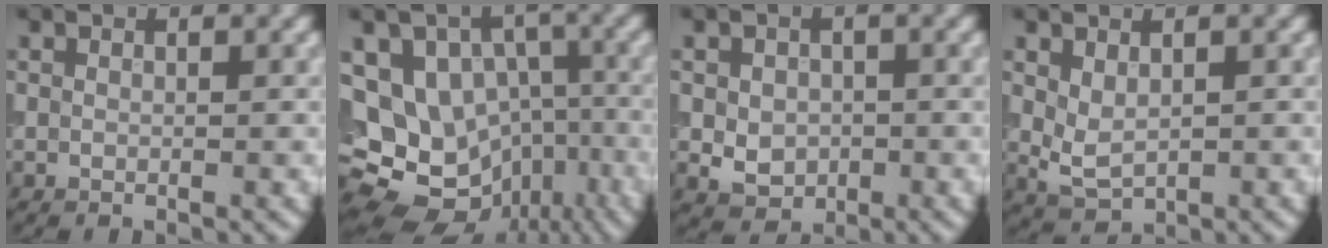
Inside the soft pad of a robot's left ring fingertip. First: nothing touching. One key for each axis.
{"total": 16.0, "fx": -4.8, "fy": 13.4, "fz": 7.3, "tx": -0.140, "ty": 0.001, "tz": -0.058}
{"total": 3.4, "fx": -0.4, "fy": 2.7, "fz": 1.9, "tx": -0.033, "ty": -0.003, "tz": -0.006}
{"total": 2.2, "fx": 0.5, "fy": 1.4, "fz": 1.7, "tx": -0.035, "ty": -0.003, "tz": 0.018}